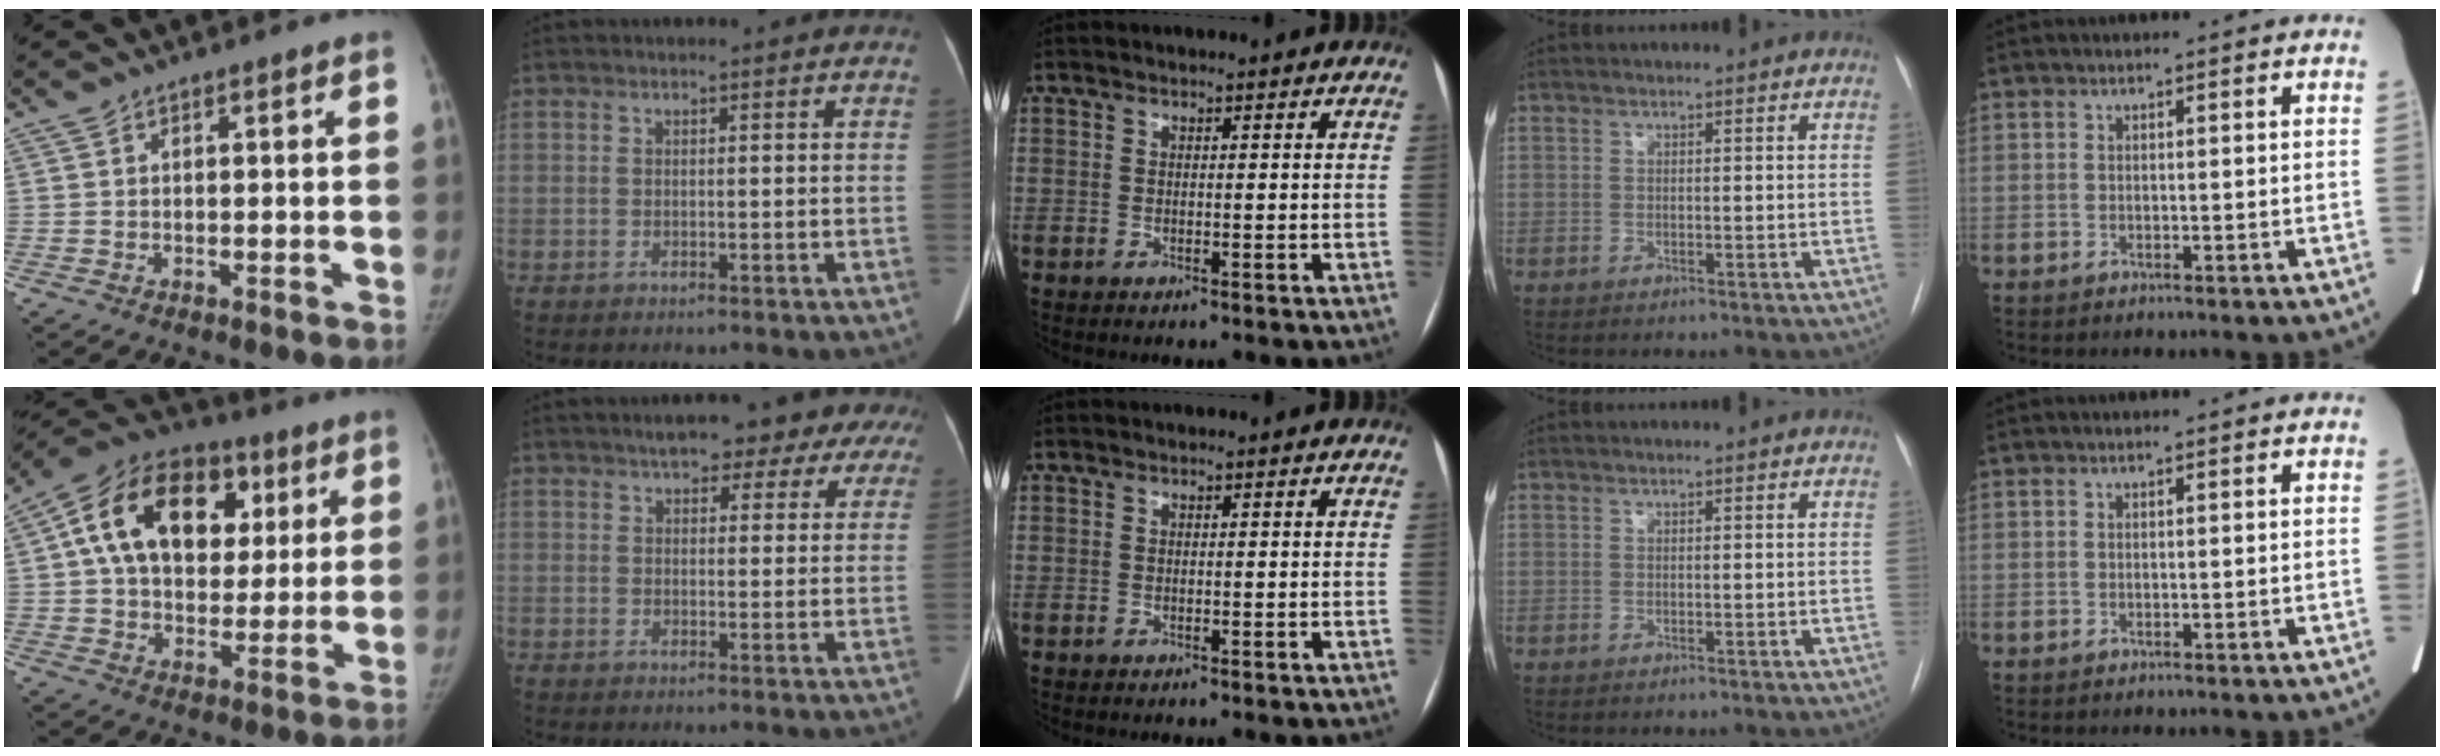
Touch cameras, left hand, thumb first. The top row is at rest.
{"thumb": {"total": 21.8, "force": [6.2, 14.9, 14.6], "torque": [-0.222, 0.014, 0.093]}, "index": {"total": 9.9, "force": [7.5, 3.8, 5.1], "torque": [-0.046, 0.025, 0.081]}}